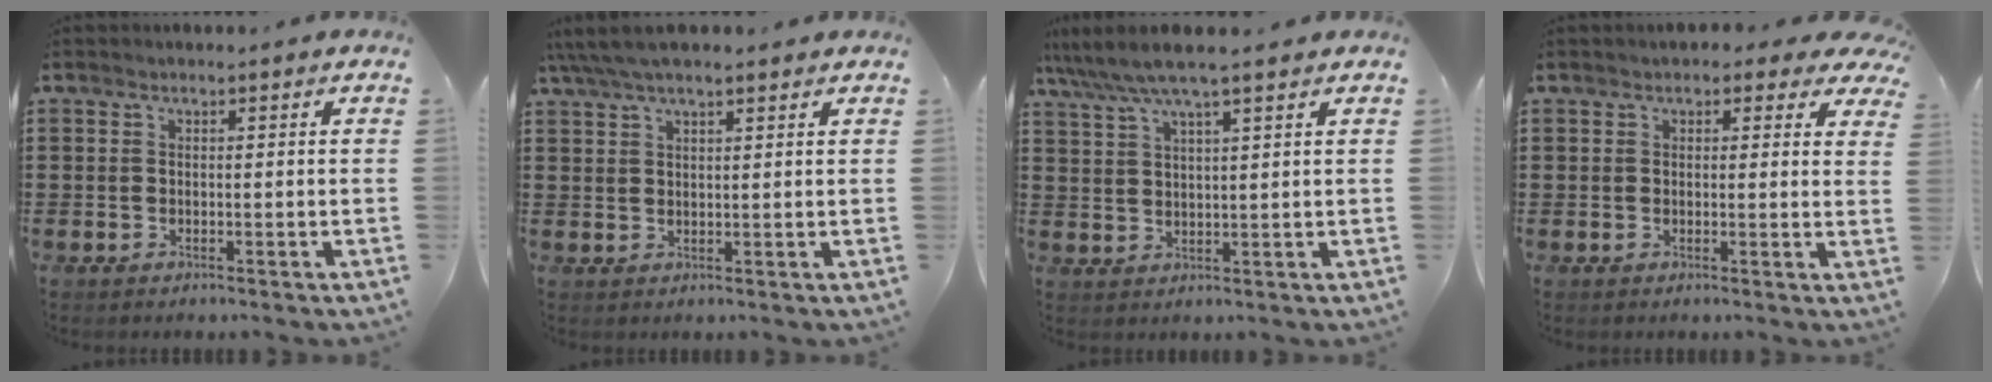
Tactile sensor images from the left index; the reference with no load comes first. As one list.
[{"total": 4.0, "force": [3.1, 0.9, 2.4], "torque": [-0.054, 0.001, 0.057]}, {"total": 5.3, "force": [4.2, 0.2, 3.3], "torque": [-0.076, -0.010, 0.073]}, {"total": 2.2, "force": [1.7, 0.9, 0.9], "torque": [-0.010, -0.003, 0.027]}]